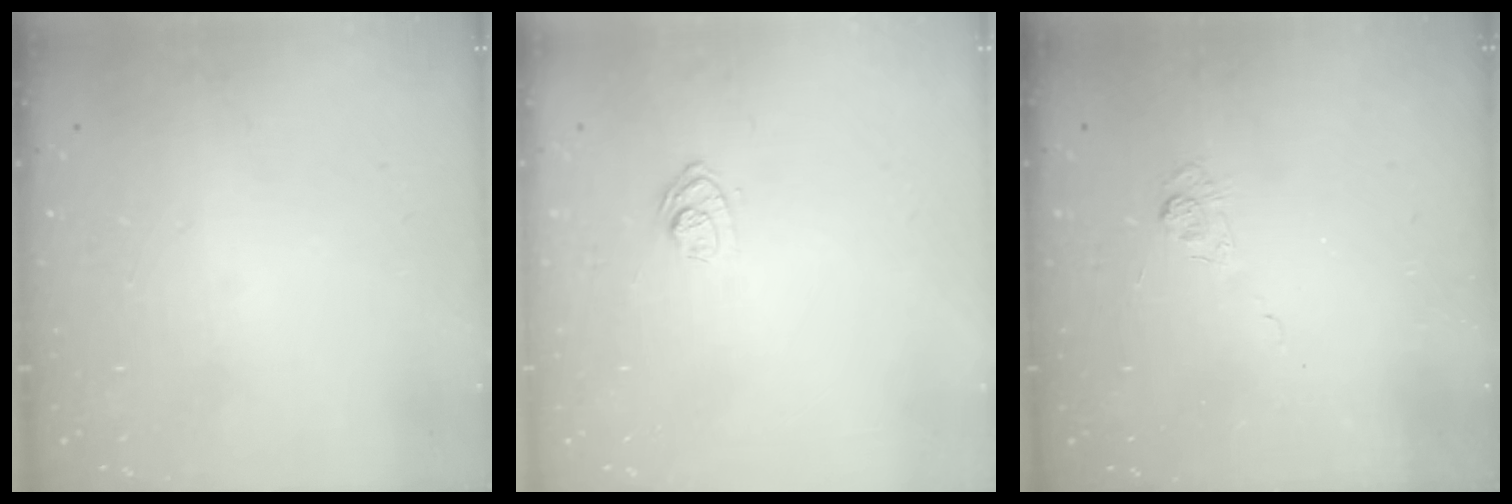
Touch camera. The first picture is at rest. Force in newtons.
{"total": 8.2, "press": 8.0, "slide": 1.5}
{"total": 3.6, "press": 3.1, "slide": 1.7}